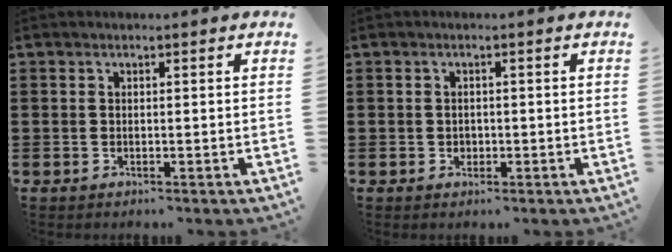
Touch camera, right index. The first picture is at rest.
{"total": 0.9, "force": [-0.1, 0.9, 0.3], "torque": [-0.008, 0.004, -0.003]}